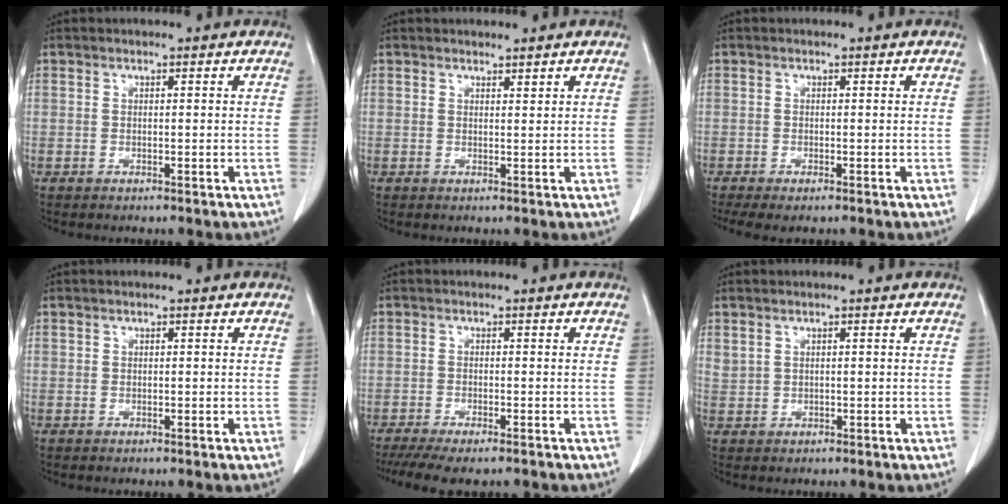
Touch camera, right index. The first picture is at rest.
{"total": 1.2, "force": [1.2, 0.1, 0.1], "torque": [-0.006, 0.004, 0.022]}
{"total": 4.1, "force": [-3.1, 1.0, 2.5], "torque": [-0.034, -0.010, -0.045]}
{"total": 0.0}
{"total": 9.6, "force": [-7.9, 1.9, 5.0], "torque": [-0.069, -0.009, -0.115]}
{"total": 1.3, "force": [0.9, 0.8, 0.4], "torque": [-0.005, 0.004, 0.022]}